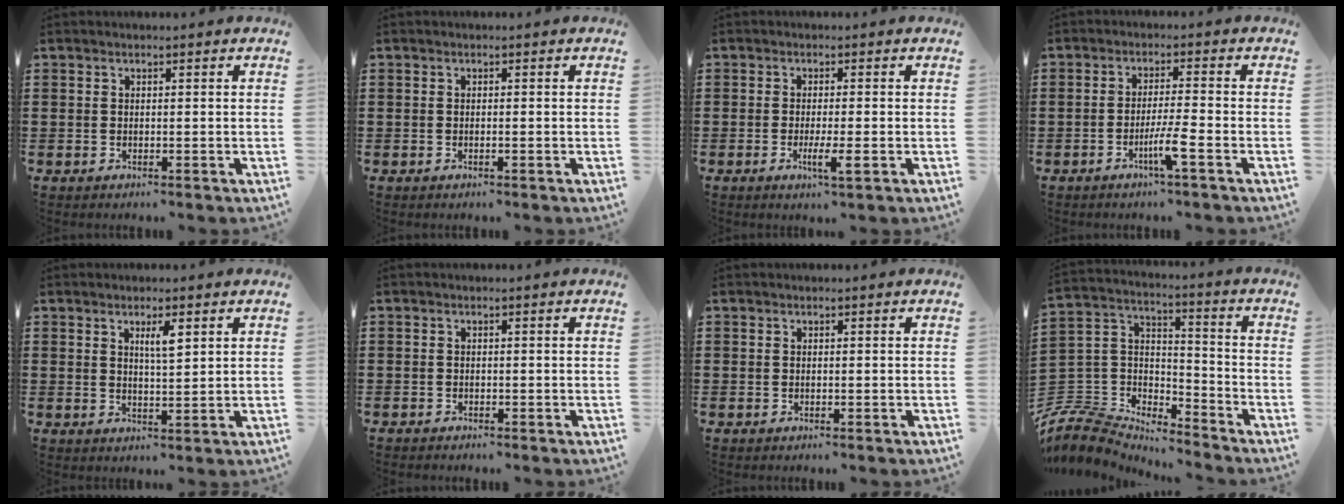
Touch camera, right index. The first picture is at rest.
{"total": 0.0}
{"total": 3.7, "force": [-1.4, 0.5, 3.4], "torque": [-0.063, -0.009, -0.025]}
{"total": 4.7, "force": [-2.2, -0.2, 4.1], "torque": [-0.076, -0.012, -0.042]}
{"total": 3.0, "force": [1.5, 0.6, 2.6], "torque": [-0.044, 0.000, 0.022]}
{"total": 0.5, "force": [-0.5, 0.1, 0.0], "torque": [-0.001, 0.000, -0.011]}
{"total": 0.0}
{"total": 7.1, "force": [-6.4, 2.9, 1.1], "torque": [-0.065, -0.012, -0.135]}